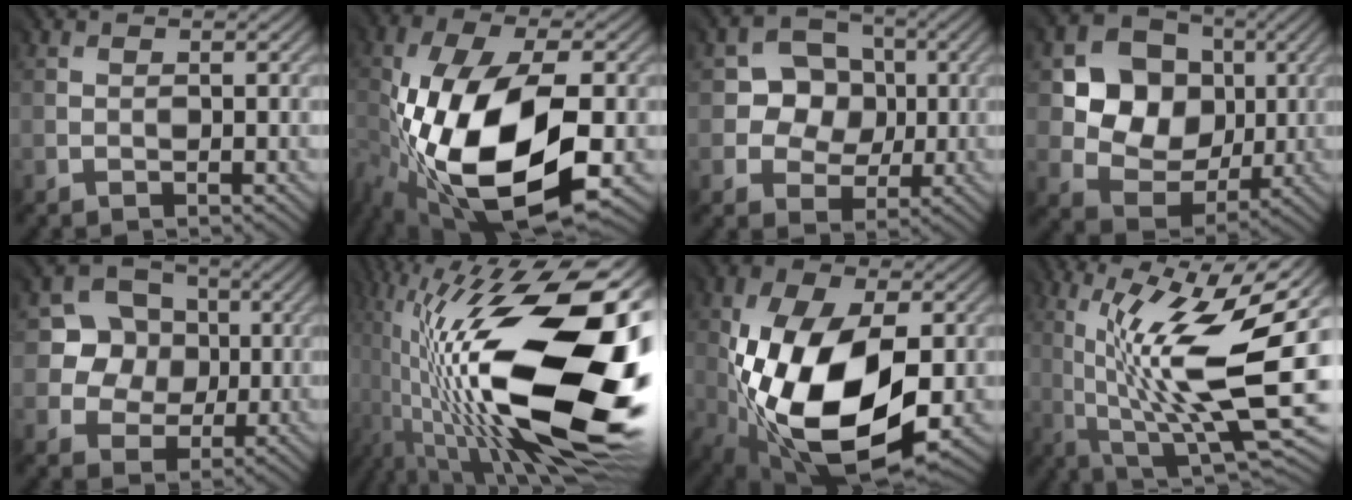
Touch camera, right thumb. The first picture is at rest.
{"total": 18.0, "force": [-5.1, 9.3, 14.6], "torque": [-0.310, -0.038, -0.070]}
{"total": 6.2, "force": [0.7, 5.7, 2.4], "torque": [-0.041, 0.004, -0.002]}
{"total": 10.0, "force": [2.0, 8.6, 4.7], "torque": [-0.104, -0.001, 0.029]}
{"total": 6.4, "force": [0.8, 6.0, 2.0], "torque": [-0.037, 0.006, 0.000]}
{"total": 21.6, "force": [-3.3, 8.9, 19.4], "torque": [-0.372, 0.004, -0.069]}
{"total": 16.7, "force": [-2.5, 9.7, 13.4], "torque": [-0.271, -0.019, -0.038]}
{"total": 17.0, "force": [1.3, 5.0, 16.2], "torque": [-0.282, 0.014, 0.035]}